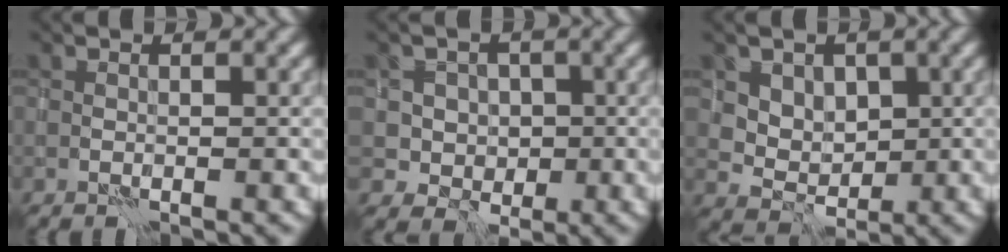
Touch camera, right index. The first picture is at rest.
{"total": 3.4, "force": [0.5, 3.3, 0.7], "torque": [0.000, -0.002, 0.006]}
{"total": 3.4, "force": [1.6, 2.8, 1.1], "torque": [-0.031, -0.020, 0.055]}